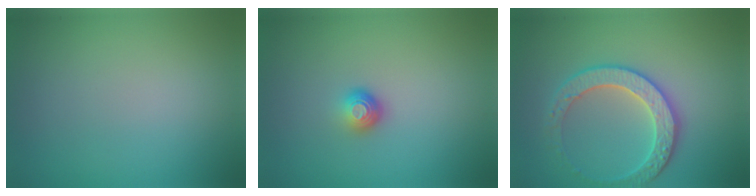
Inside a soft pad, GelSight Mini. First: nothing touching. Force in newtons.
{"total": 1.6, "press": 1.1, "slide": 1.1}
{"total": 3.8, "press": 3.8, "slide": 0.7}